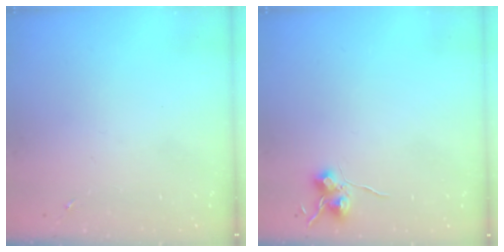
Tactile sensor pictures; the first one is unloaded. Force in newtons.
{"total": 6.9, "press": 6.9, "slide": 0.6}